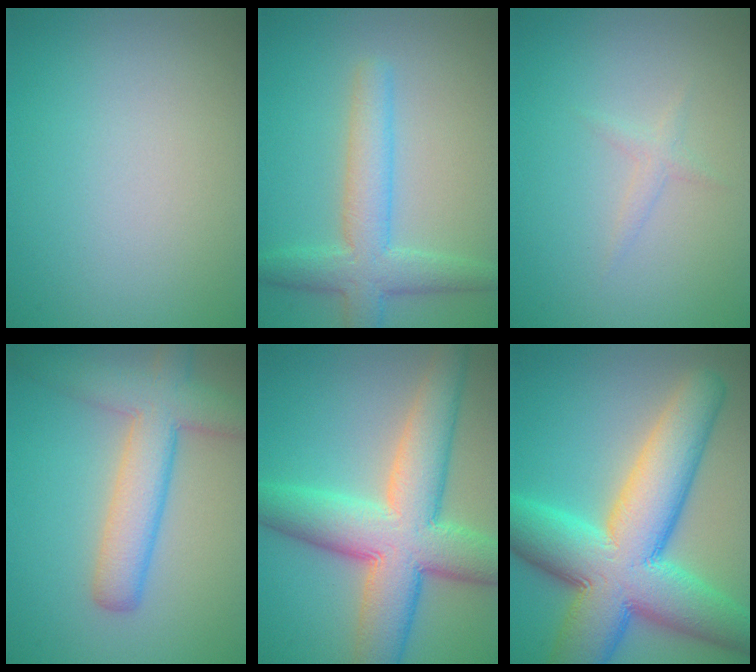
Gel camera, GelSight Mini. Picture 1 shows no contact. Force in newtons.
{"total": 4.7, "press": 4.7, "slide": 0.3}
{"total": 0.5, "press": 0.5, "slide": 0.0}
{"total": 5.9, "press": 5.9, "slide": 0.3}
{"total": 10.6, "press": 10.6, "slide": 0.7}
{"total": 13.8, "press": 13.8, "slide": 0.6}